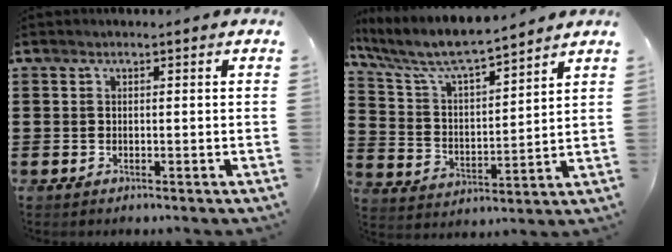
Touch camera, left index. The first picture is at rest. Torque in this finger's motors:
{"motor_torque": [1.37, -0.76, 0.44, 0.17]}